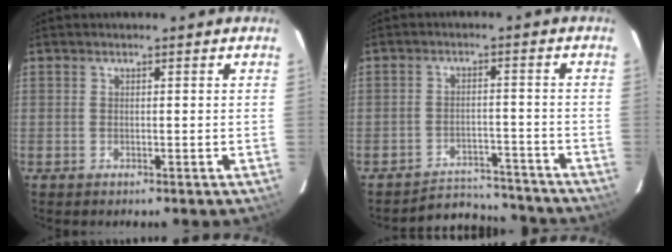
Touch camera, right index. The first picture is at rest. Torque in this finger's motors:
{"motor_torque": [-0.10, -0.09, -0.20, -0.21]}